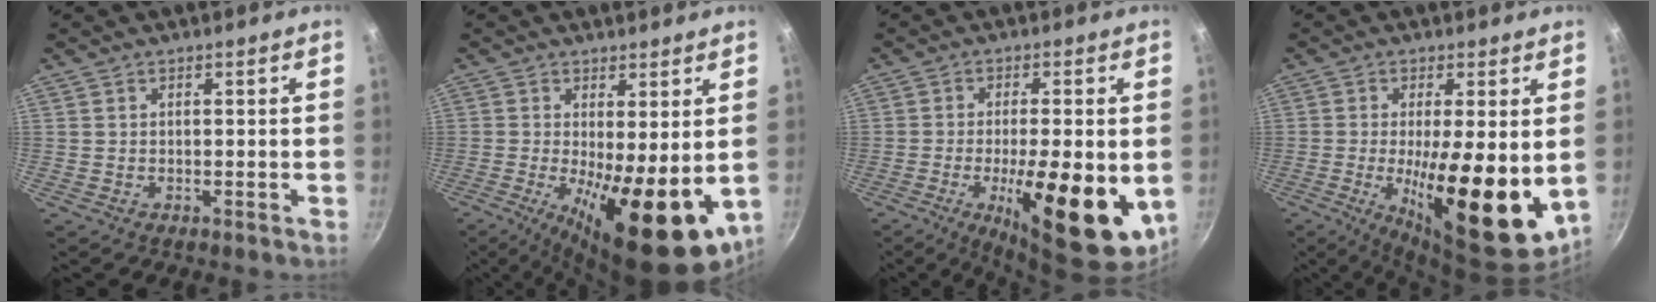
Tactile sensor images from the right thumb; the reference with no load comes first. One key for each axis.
{"total": 17.0, "fx": -2.2, "fy": 6.3, "fz": 15.7, "tx": -0.211, "ty": -0.025, "tz": -0.021}
{"total": 17.6, "fx": -4.3, "fy": 5.7, "fz": 16.1, "tx": -0.231, "ty": 0.000, "tz": -0.057}
{"total": 18.1, "fx": -1.4, "fy": 5.4, "fz": 17.2, "tx": -0.251, "ty": -0.023, "tz": -0.016}